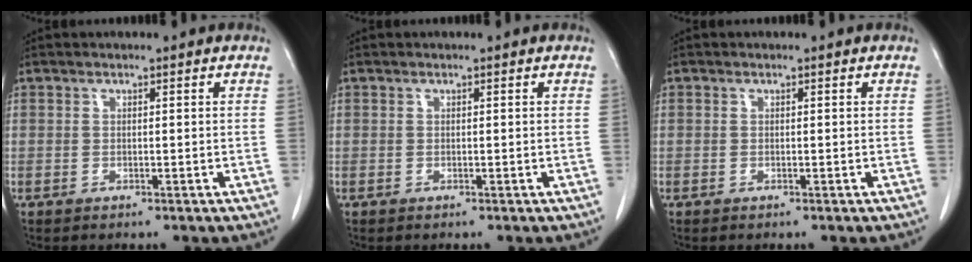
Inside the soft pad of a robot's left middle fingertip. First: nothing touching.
{"total": 0.0}
{"total": 0.0}